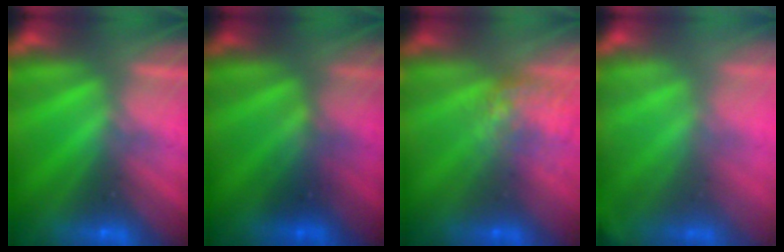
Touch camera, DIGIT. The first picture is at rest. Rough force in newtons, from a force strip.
{"total": 3.2}
{"total": 4.5}
{"total": 1.8}